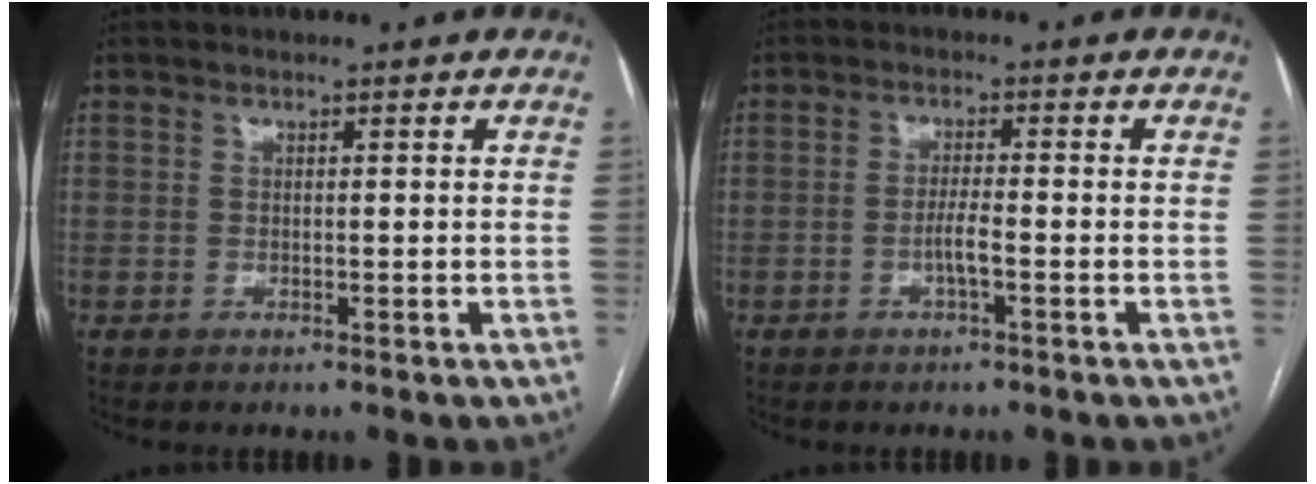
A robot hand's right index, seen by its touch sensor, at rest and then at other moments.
{"total": 2.5, "force": [-1.0, 0.0, 2.3], "torque": [-0.045, 0.000, -0.020]}